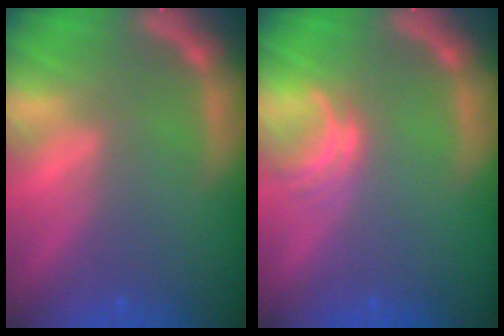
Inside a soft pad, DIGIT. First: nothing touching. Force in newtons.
{"total": 2.0}